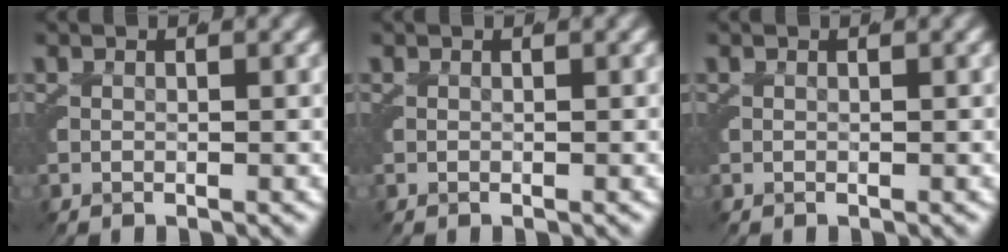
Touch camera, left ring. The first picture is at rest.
{"total": 0.0}
{"total": 0.0}